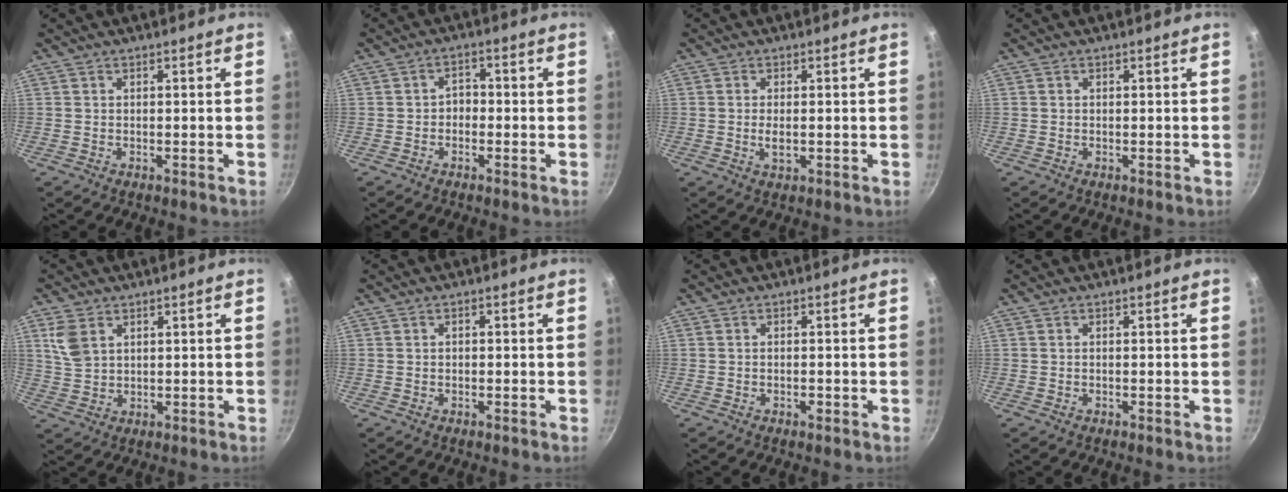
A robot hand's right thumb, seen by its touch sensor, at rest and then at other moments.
{"total": 2.7, "force": [-0.9, 2.1, 1.5], "torque": [-0.009, 0.014, -0.020]}
{"total": 2.5, "force": [-0.2, 1.0, 2.2], "torque": [-0.047, -0.003, -0.005]}
{"total": 0.0}
{"total": 5.7, "force": [2.5, 3.8, 3.5], "torque": [-0.069, -0.004, 0.059]}
{"total": 0.6, "force": [-0.2, 0.5, 0.3], "torque": [-0.005, 0.004, -0.002]}
{"total": 0.9, "force": [-0.4, 0.4, 0.7], "torque": [-0.012, 0.003, -0.008]}
{"total": 0.0}